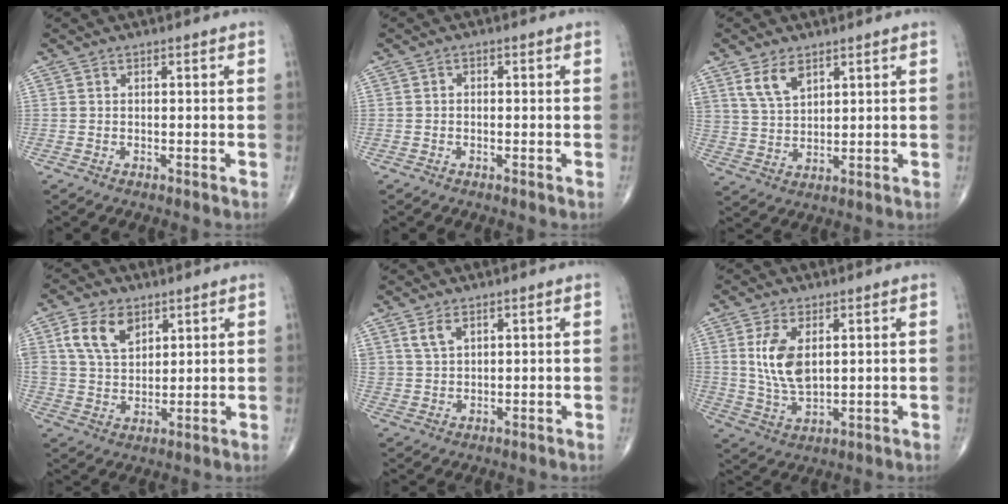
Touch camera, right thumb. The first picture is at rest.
{"total": 0.9, "force": [-0.1, 0.7, 0.5], "torque": [-0.002, 0.004, -0.006]}
{"total": 6.3, "force": [3.8, 3.5, 3.6], "torque": [-0.061, -0.018, 0.082]}
{"total": 9.6, "force": [4.6, 6.2, 5.7], "torque": [-0.090, -0.014, 0.090]}
{"total": 3.5, "force": [2.1, 2.0, 2.0], "torque": [-0.034, -0.011, 0.048]}
{"total": 9.3, "force": [2.3, 4.9, 7.6], "torque": [-0.142, -0.015, 0.055]}